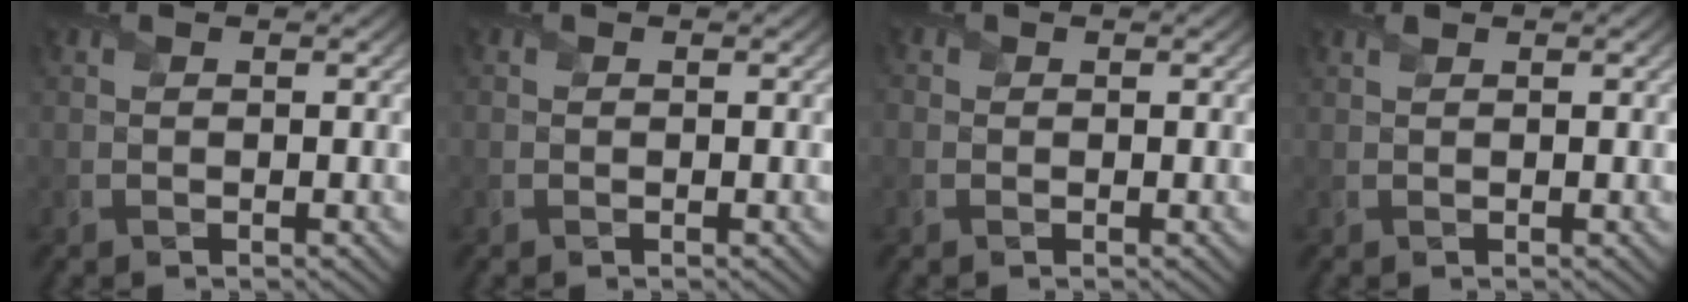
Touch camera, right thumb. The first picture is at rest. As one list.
[{"total": 0.5, "force": [-0.2, 0.5, 0.2], "torque": [-0.003, -0.005, -0.002]}, {"total": 1.1, "force": [-0.2, 1.0, 0.3], "torque": [-0.005, -0.004, -0.006]}, {"total": 0.0}]